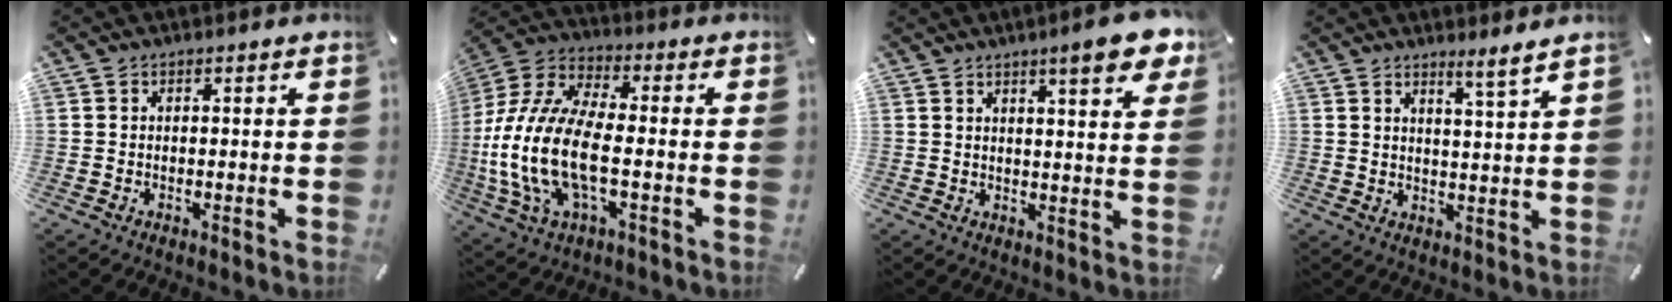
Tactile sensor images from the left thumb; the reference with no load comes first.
{"total": 16.8, "force": [-3.7, 8.0, 14.3], "torque": [-0.327, -0.011, -0.070]}
{"total": 8.7, "force": [5.8, 1.7, 6.2], "torque": [-0.084, -0.031, 0.092]}
{"total": 4.2, "force": [3.9, -0.7, 1.4], "torque": [-0.028, -0.029, 0.068]}